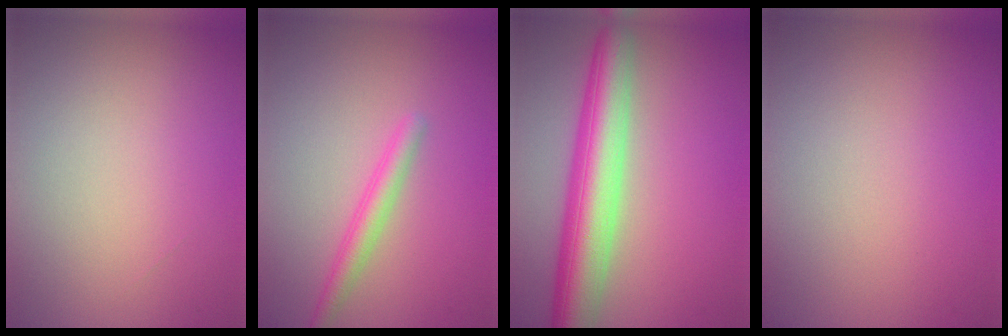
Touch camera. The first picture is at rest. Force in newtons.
{"total": 2.1, "press": 2.1, "slide": 0.1}
{"total": 7.5, "press": 7.5, "slide": 0.1}
{"total": 0.0}